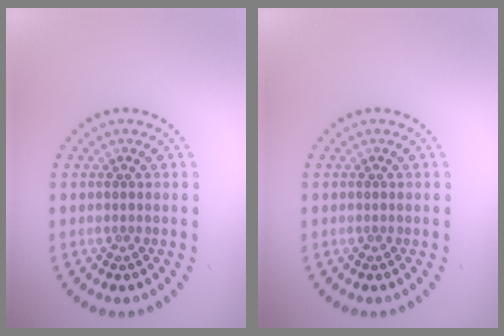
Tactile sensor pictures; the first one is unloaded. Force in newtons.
{"total": 0.0}